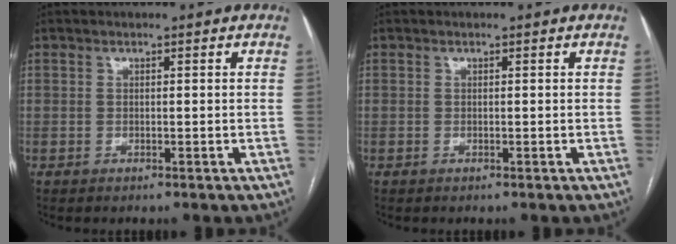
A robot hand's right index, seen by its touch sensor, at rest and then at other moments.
{"total": 0.0}